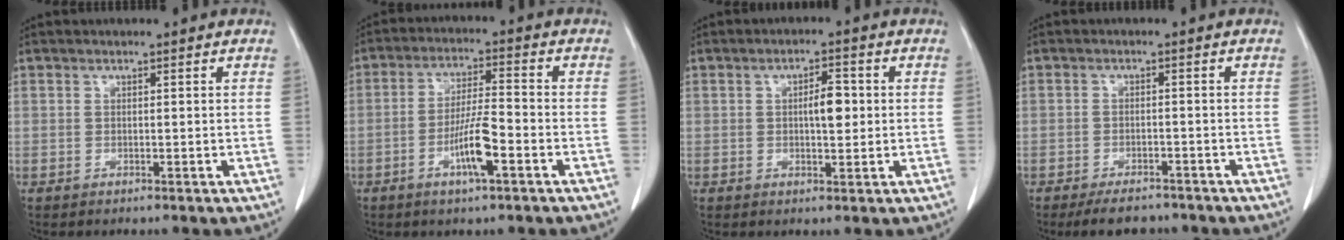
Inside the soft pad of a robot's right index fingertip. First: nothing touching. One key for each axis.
{"total": 7.5, "fx": -3.1, "fy": 0.8, "fz": 6.8, "tx": -0.130, "ty": 0.000, "tz": -0.056}
{"total": 4.2, "fx": 0.4, "fy": 1.4, "fz": 3.9, "tx": -0.062, "ty": 0.005, "tz": 0.006}
{"total": 4.2, "fx": -3.6, "fy": 1.8, "fz": 1.4, "tx": -0.022, "ty": -0.001, "tz": -0.053}